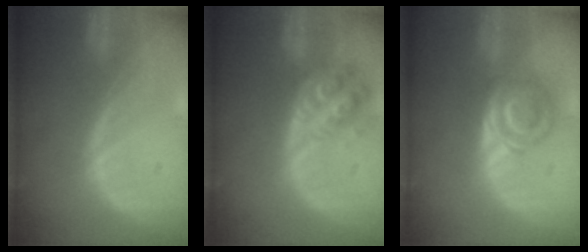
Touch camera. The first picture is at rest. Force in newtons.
{"total": 6.0, "press": 5.5, "slide": 2.3}
{"total": 6.1, "press": 5.6, "slide": 2.5}